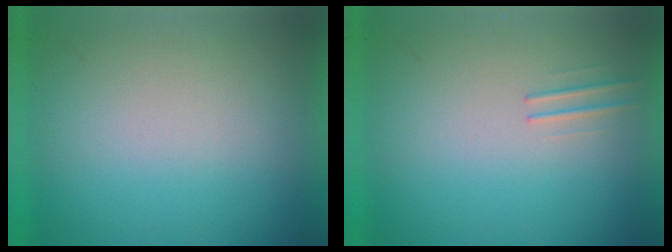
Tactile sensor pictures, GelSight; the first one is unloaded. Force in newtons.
{"total": 1.1}